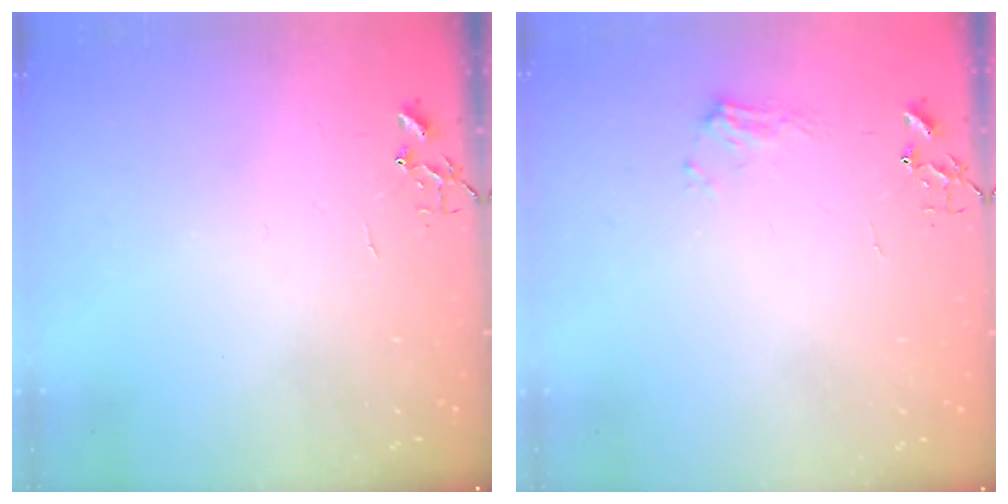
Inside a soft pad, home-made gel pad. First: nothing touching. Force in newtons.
{"total": 7.2, "press": 7.2, "slide": 0.8}